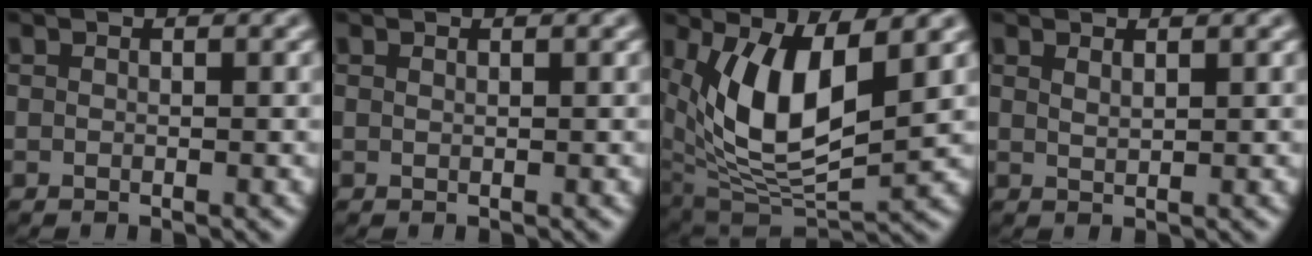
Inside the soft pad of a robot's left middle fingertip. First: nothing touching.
{"total": 0.0}
{"total": 9.2, "force": [2.7, 3.9, 7.9], "torque": [-0.160, -0.018, 0.049]}
{"total": 0.8, "force": [0.7, 0.2, 0.4], "torque": [-0.009, -0.001, 0.013]}